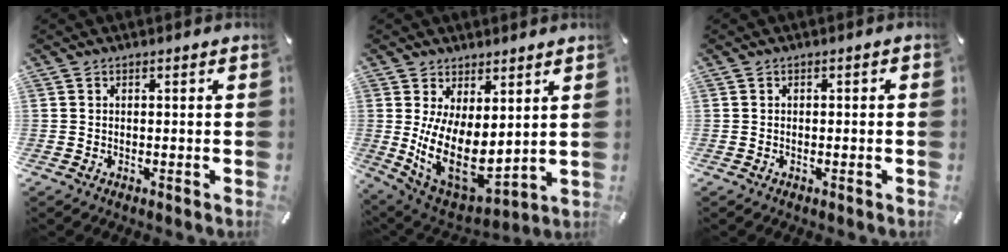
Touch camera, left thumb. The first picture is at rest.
{"total": 14.4, "force": [1.8, 8.6, 11.5], "torque": [-0.204, -0.051, 0.047]}
{"total": 0.7, "force": [-0.3, 0.4, 0.5], "torque": [-0.010, 0.000, -0.007]}